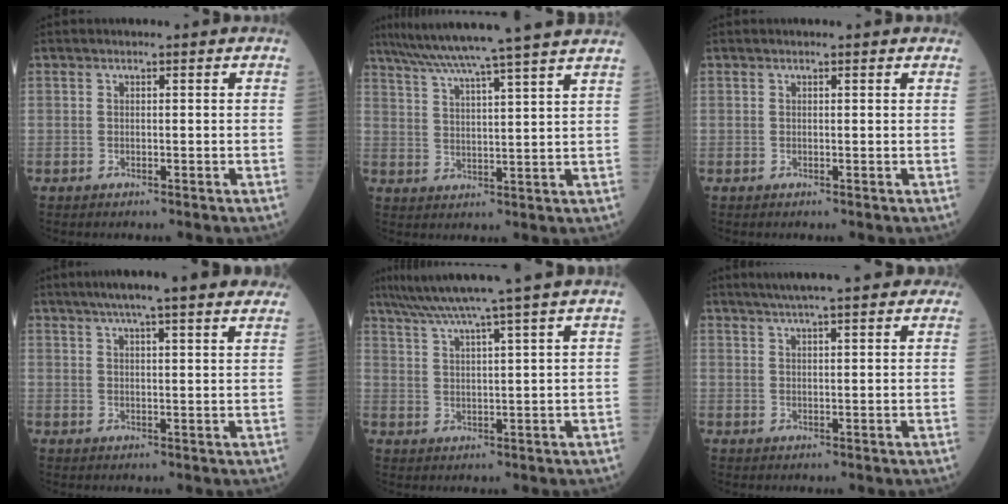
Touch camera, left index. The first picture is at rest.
{"total": 19.2, "force": [16.6, -2.0, 9.5], "torque": [-0.166, -0.003, 0.228]}
{"total": 1.2, "force": [1.1, 0.4, 0.3], "torque": [-0.011, 0.015, 0.006]}
{"total": 15.6, "force": [12.7, 1.1, 8.9], "torque": [-0.131, 0.035, 0.160]}
{"total": 11.1, "force": [9.2, -2.6, 5.6], "torque": [-0.097, 0.002, 0.137]}
{"total": 14.2, "force": [11.9, 2.0, 7.5], "torque": [-0.108, 0.038, 0.155]}